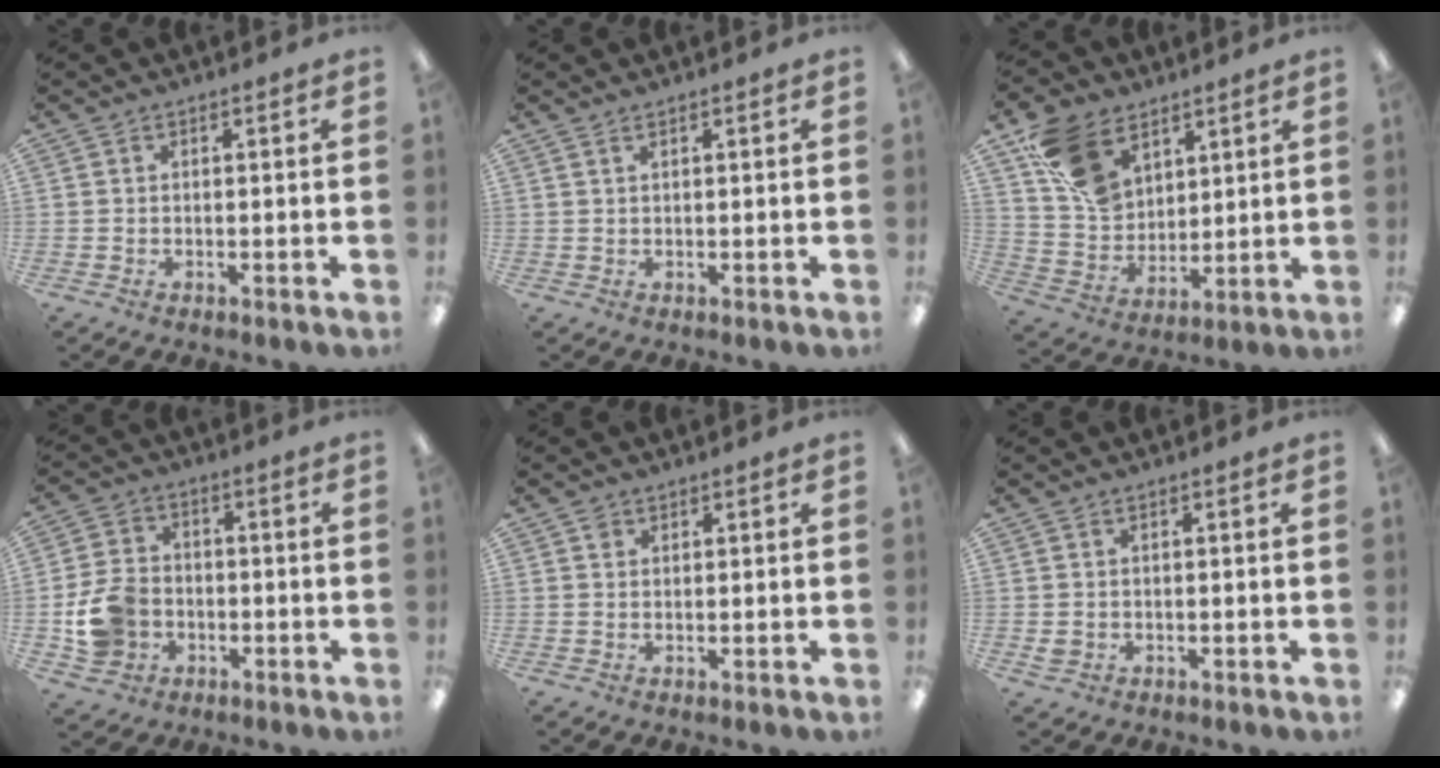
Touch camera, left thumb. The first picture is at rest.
{"total": 0.9, "force": [0.6, 0.1, 0.6], "torque": [-0.014, 0.000, 0.010]}
{"total": 14.3, "force": [8.1, 9.6, 6.8], "torque": [-0.139, -0.020, 0.164]}
{"total": 10.0, "force": [-2.5, 8.4, 4.9], "torque": [-0.108, 0.025, -0.042]}
{"total": 1.2, "force": [0.9, 0.7, 0.1], "torque": [-0.004, 0.000, 0.017]}
{"total": 1.2, "force": [0.1, 1.1, 0.5], "torque": [-0.011, 0.002, 0.000]}